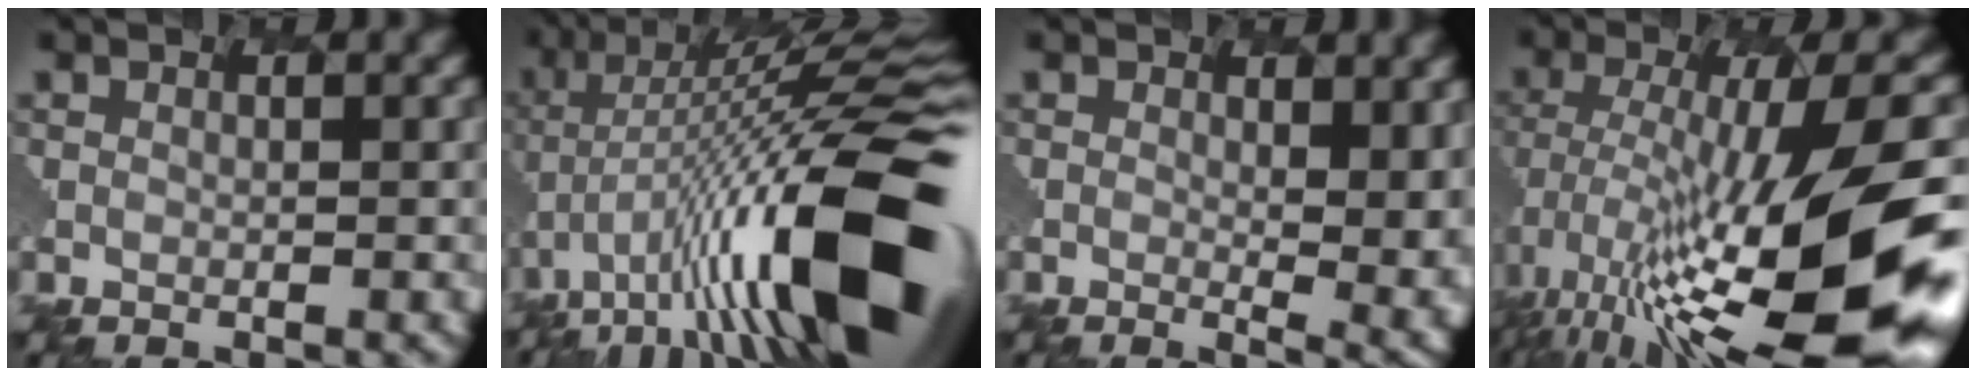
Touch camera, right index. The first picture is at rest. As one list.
[{"total": 16.5, "force": [-4.1, 5.1, 15.1], "torque": [-0.241, 0.023, -0.080]}, {"total": 4.5, "force": [0.9, 1.7, 4.1], "torque": [-0.060, -0.012, 0.013]}, {"total": 15.1, "force": [-4.0, 3.8, 14.0], "torque": [-0.256, 0.008, -0.070]}]